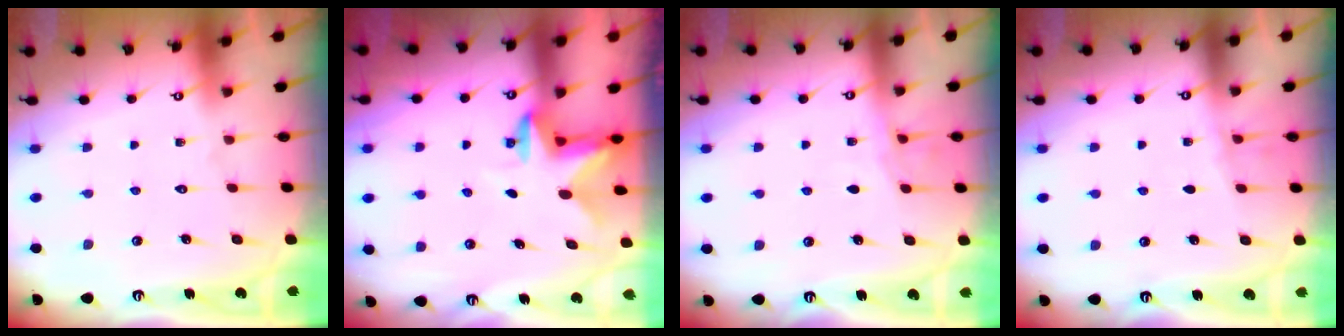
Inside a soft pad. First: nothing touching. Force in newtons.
{"total": 2.8, "press": 2.8, "slide": 0.6}
{"total": 4.3, "press": 4.2, "slide": 0.6}
{"total": 1.4, "press": 1.3, "slide": 0.3}